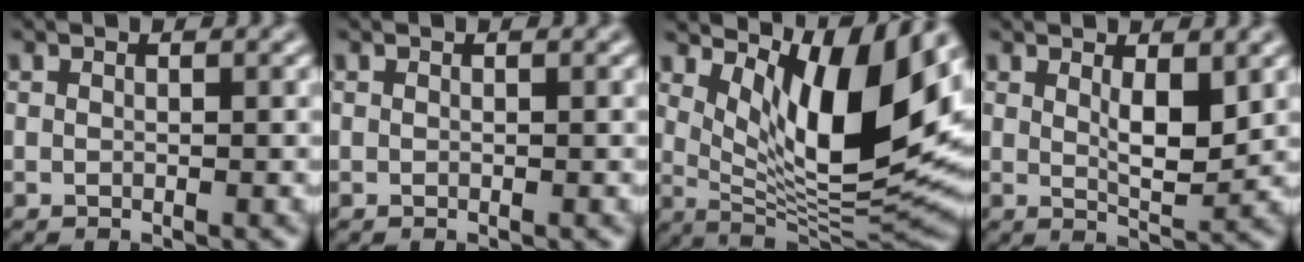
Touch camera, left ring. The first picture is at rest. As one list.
[{"total": 0.0}, {"total": 11.9, "force": [4.3, 4.0, 10.3], "torque": [-0.159, -0.017, 0.084]}, {"total": 3.0, "force": [1.0, 1.0, 2.6], "torque": [-0.046, -0.008, 0.021]}]